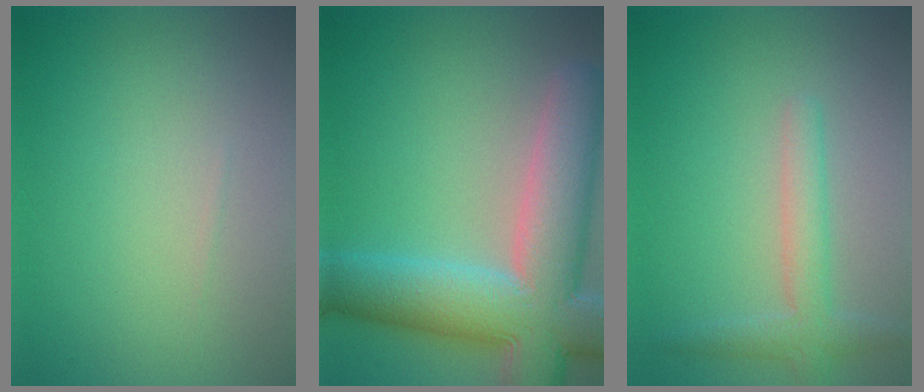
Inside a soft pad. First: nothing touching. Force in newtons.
{"total": 12.2, "press": 12.1, "slide": 1.1}
{"total": 2.8, "press": 2.8, "slide": 0.1}